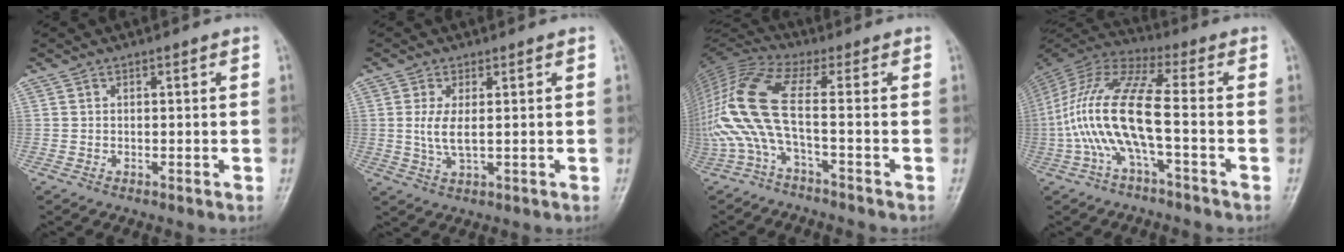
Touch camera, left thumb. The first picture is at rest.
{"total": 4.4, "force": [0.4, 1.4, 4.1], "torque": [-0.099, -0.008, 0.011]}
{"total": 13.4, "force": [-2.6, 2.4, 12.9], "torque": [-0.320, 0.051, -0.063]}
{"total": 15.1, "force": [-3.5, 3.7, 14.2], "torque": [-0.323, 0.041, -0.074]}